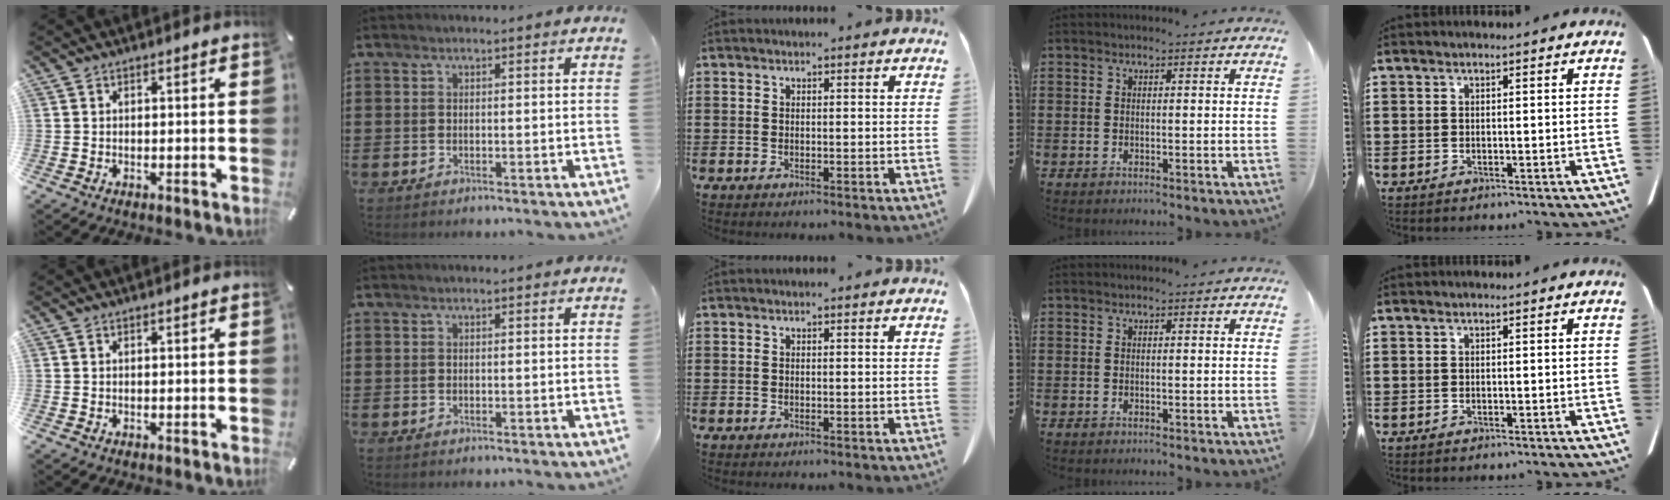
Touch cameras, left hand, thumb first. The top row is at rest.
{}